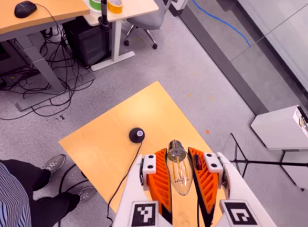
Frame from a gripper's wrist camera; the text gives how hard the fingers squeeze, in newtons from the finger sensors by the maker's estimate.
{"total": 23.9, "left": 25.7, "right": 22.1}